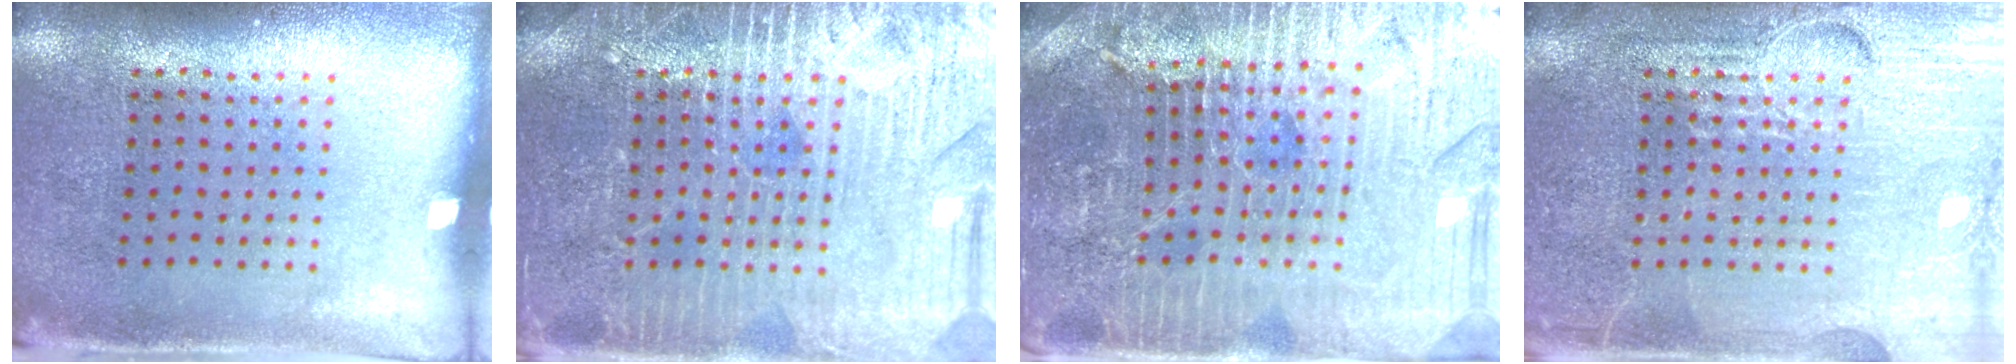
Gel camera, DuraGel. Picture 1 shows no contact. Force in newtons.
{"total": 6.0, "press": 6.0, "slide": 0.9}
{"total": 5.2, "press": 4.8, "slide": 2.1}
{"total": 6.0, "press": 6.0, "slide": 0.7}